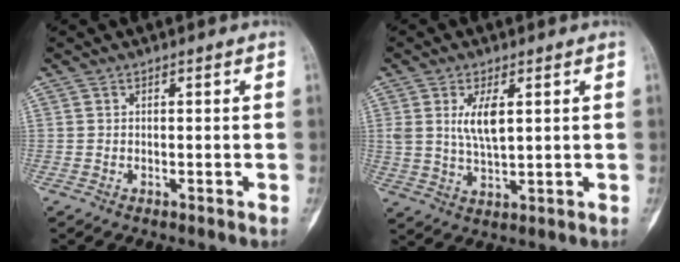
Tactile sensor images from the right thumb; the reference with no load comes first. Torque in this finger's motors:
{"motor_torque": [0.06, 0.24, 0.67, 0.23, 0.12]}